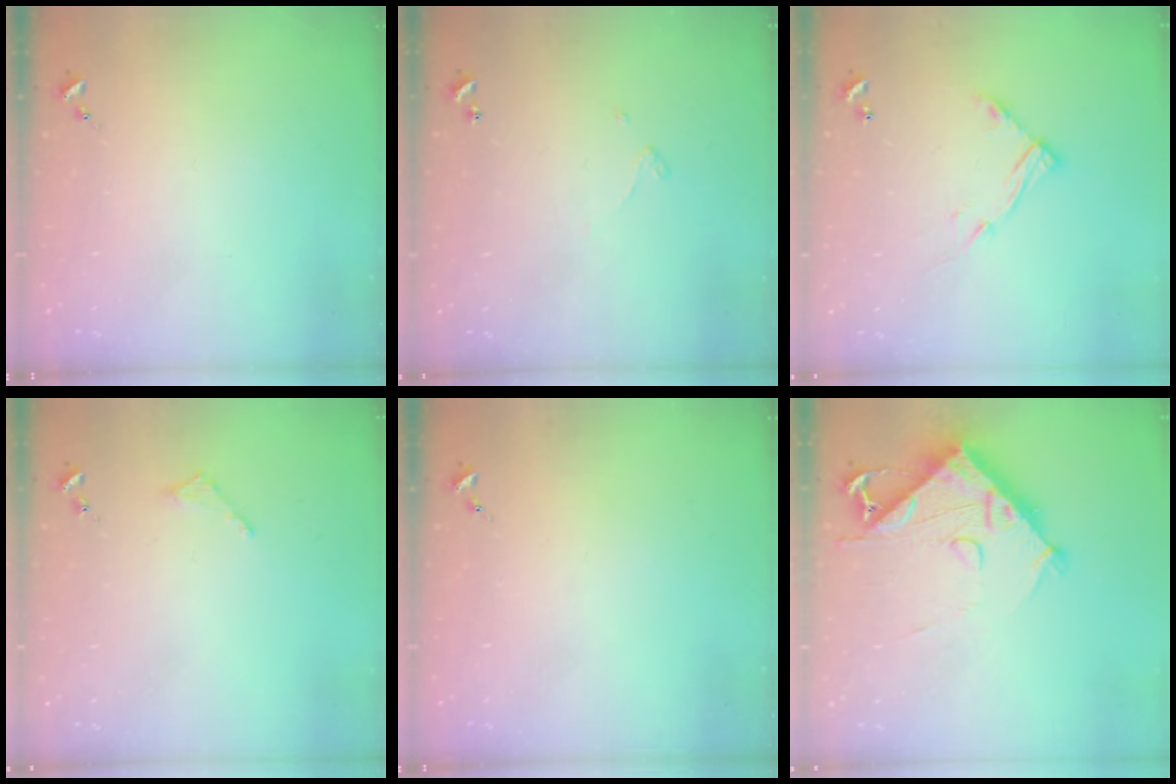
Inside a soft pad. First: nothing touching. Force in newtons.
{"total": 3.2, "press": 3.2, "slide": 0.2}
{"total": 12.2, "press": 12.1, "slide": 0.9}
{"total": 2.8, "press": 2.7, "slide": 0.3}
{"total": 0.0}
{"total": 13.1, "press": 13.0, "slide": 1.0}